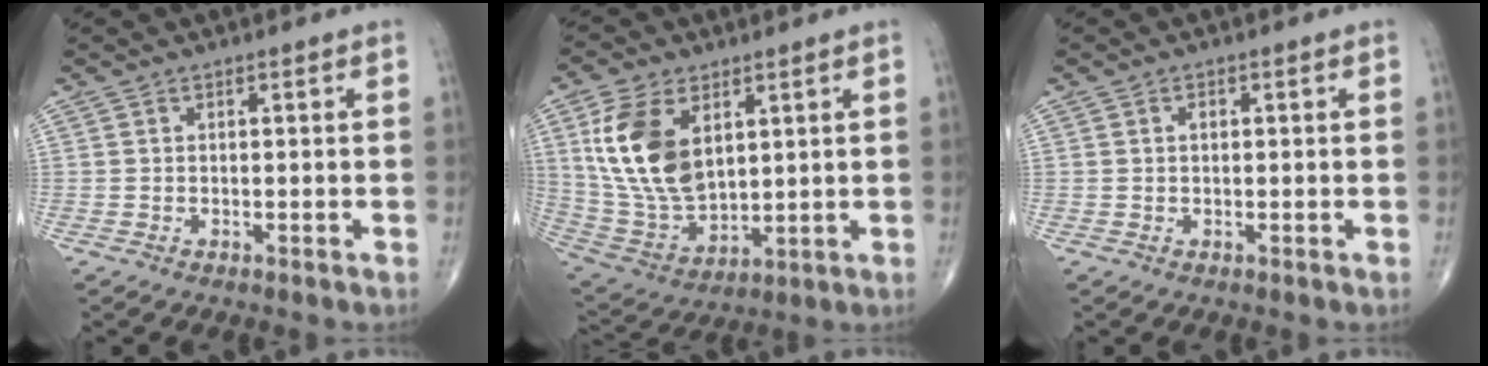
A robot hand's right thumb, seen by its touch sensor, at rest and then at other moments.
{"total": 16.4, "force": [5.1, 9.8, 12.1], "torque": [-0.226, -0.023, 0.113]}
{"total": 1.1, "force": [0.3, 0.7, 0.8], "torque": [-0.011, 0.003, 0.005]}